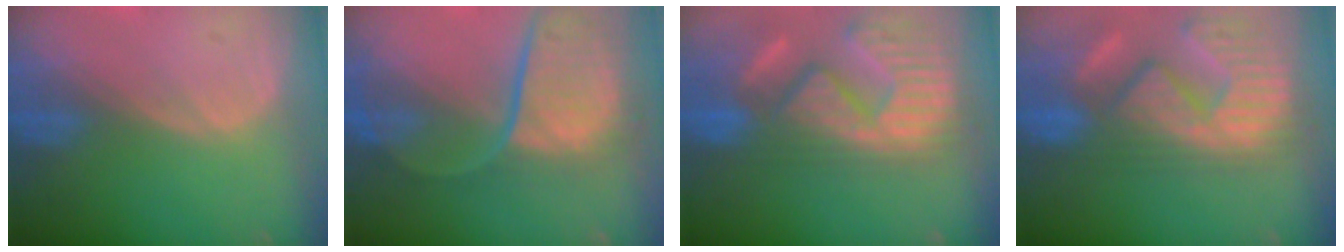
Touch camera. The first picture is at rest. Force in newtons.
{"total": 12.0, "press": 9.9, "slide": 6.9}
{"total": 15.3, "press": 12.5, "slide": 8.8}
{"total": 14.2, "press": 12.1, "slide": 7.5}